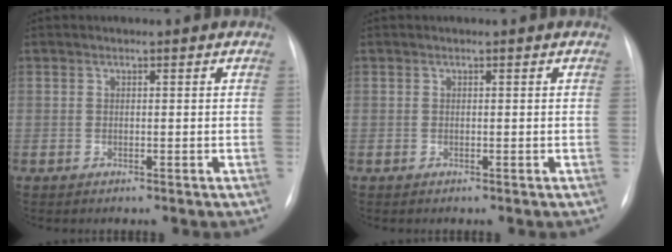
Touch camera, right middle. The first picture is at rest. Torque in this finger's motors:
{"motor_torque": [0.00, 0.00, 0.00, 0.00]}